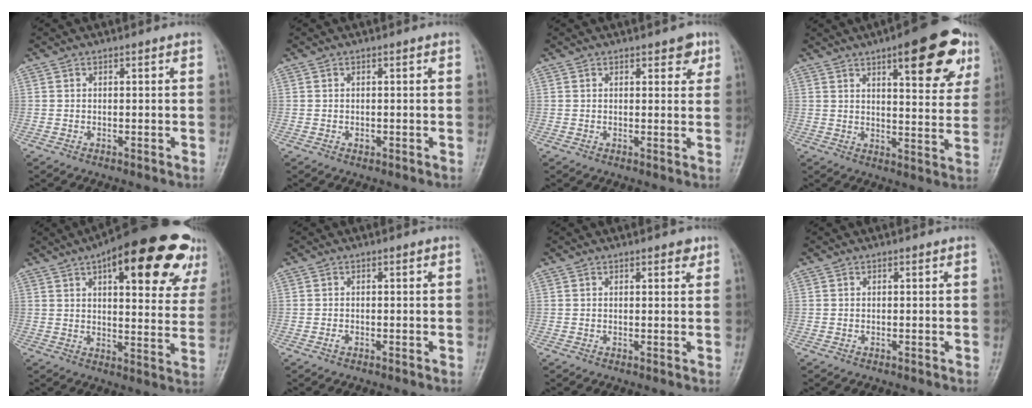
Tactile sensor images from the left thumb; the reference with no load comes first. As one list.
[{"total": 0.7, "force": [-0.1, 0.5, 0.4], "torque": [-0.001, 0.001, -0.002]}, {"total": 3.4, "force": [1.9, 1.7, 2.2], "torque": [-0.009, -0.006, 0.020]}, {"total": 16.7, "force": [8.9, 5.3, 13.1], "torque": [-0.134, -0.027, 0.116]}, {"total": 25.2, "force": [13.6, 8.9, 19.3], "torque": [-0.231, -0.013, 0.177]}, {"total": 0.8, "force": [-0.3, 0.5, 0.5], "torque": [-0.009, 0.001, -0.008]}, {"total": 1.9, "force": [1.2, 0.9, 1.2], "torque": [-0.007, -0.004, 0.013]}, {"total": 0.0}]